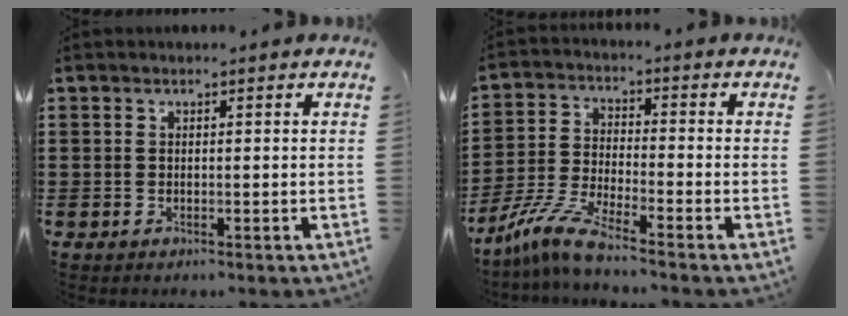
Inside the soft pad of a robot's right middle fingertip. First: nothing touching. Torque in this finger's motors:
{"motor_torque": [1.63, -0.51, 0.14, 0.07]}